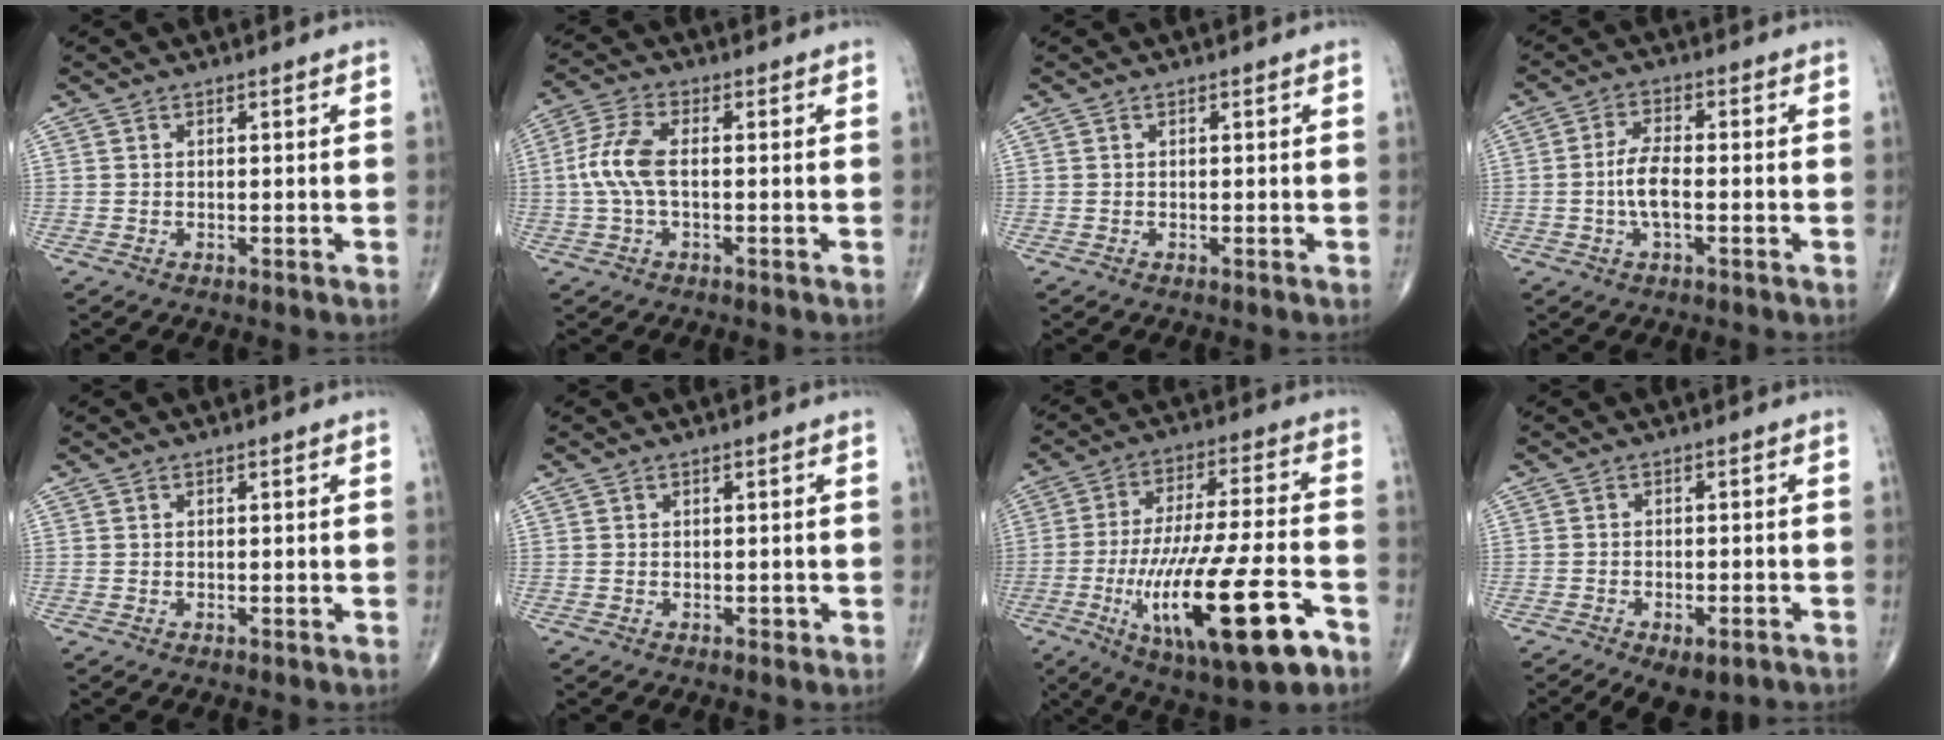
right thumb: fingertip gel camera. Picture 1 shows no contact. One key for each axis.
{"total": 7.3, "fx": -0.3, "fy": 3.1, "fz": 6.6, "tx": -0.166, "ty": 0.017, "tz": -0.009}
{"total": 0.0}
{"total": 5.6, "fx": -1.1, "fy": 2.0, "fz": 5.1, "tx": -0.107, "ty": 0.011, "tz": -0.025}
{"total": 0.0}
{"total": 0.5, "fx": -0.2, "fy": 0.4, "fz": 0.2, "tx": 0.002, "ty": 0.002, "tz": -0.005}
{"total": 23.2, "fx": -9.1, "fy": 6.1, "fz": 20.5, "tx": -0.388, "ty": 0.009, "tz": -0.137}
{"total": 7.8, "fx": -5.0, "fy": 3.7, "fz": 4.8, "tx": -0.070, "ty": 0.017, "tz": -0.069}